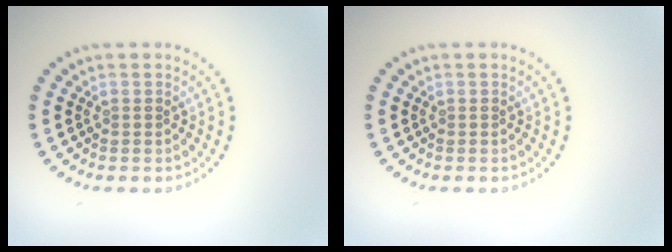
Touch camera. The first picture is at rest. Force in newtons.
{"total": 0.0}